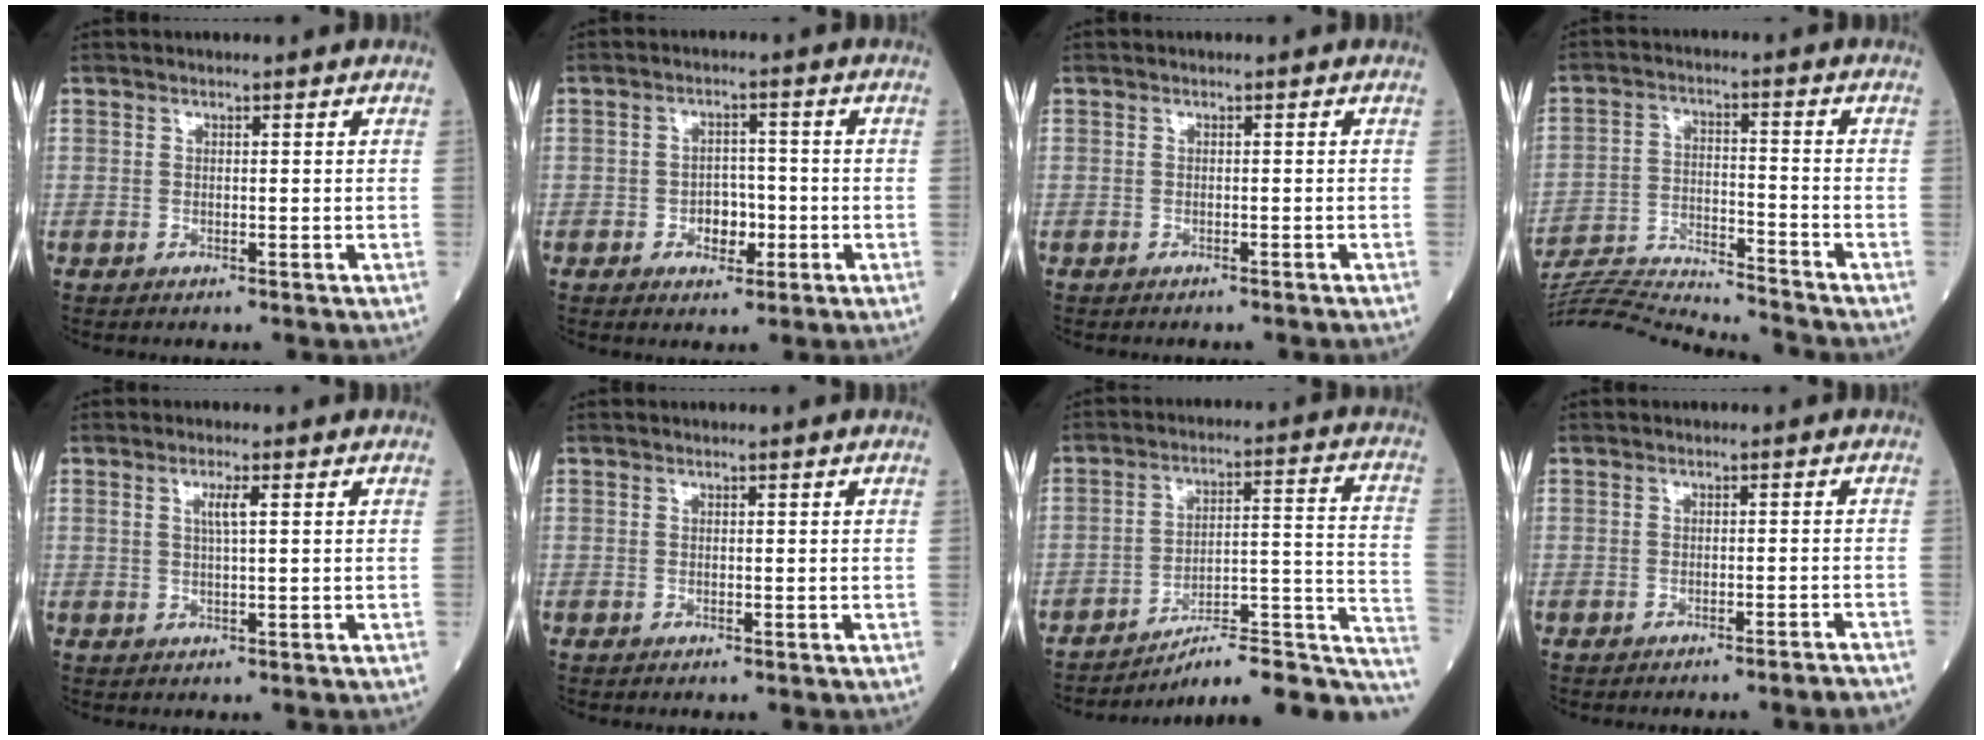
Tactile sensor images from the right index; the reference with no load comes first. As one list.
[{"total": 3.9, "force": [-1.3, 2.5, 2.6], "torque": [-0.033, 0.006, -0.019]}, {"total": 1.4, "force": [-1.3, -0.1, 0.6], "torque": [-0.014, 0.001, -0.012]}, {"total": 17.6, "force": [-17.0, -1.5, 4.2], "torque": [-0.080, -0.009, -0.272]}, {"total": 2.2, "force": [0.7, 0.0, 2.1], "torque": [-0.042, 0.000, 0.012]}, {"total": 0.0}, {"total": 16.9, "force": [-14.3, 2.3, 8.6], "torque": [-0.056, 0.049, -0.197]}, {"total": 3.6, "force": [-3.2, -0.6, 1.5], "torque": [-0.015, 0.002, -0.038]}]